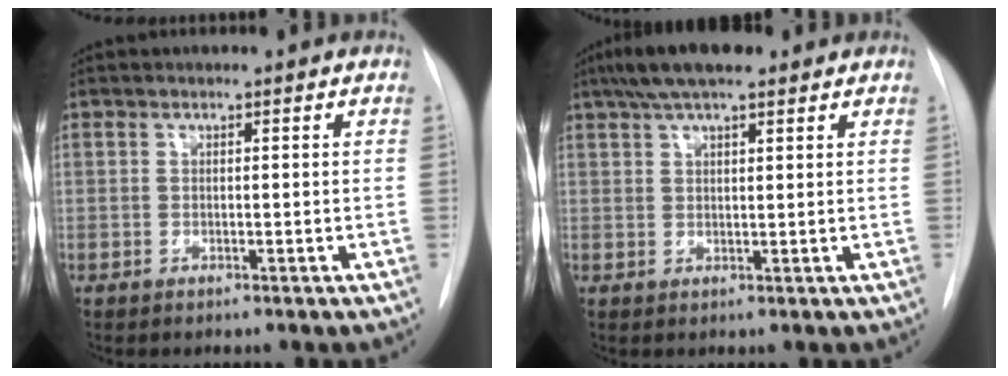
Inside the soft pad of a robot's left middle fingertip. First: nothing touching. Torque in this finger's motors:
{"motor_torque": [0.52, -0.49, 0.24, 0.01]}